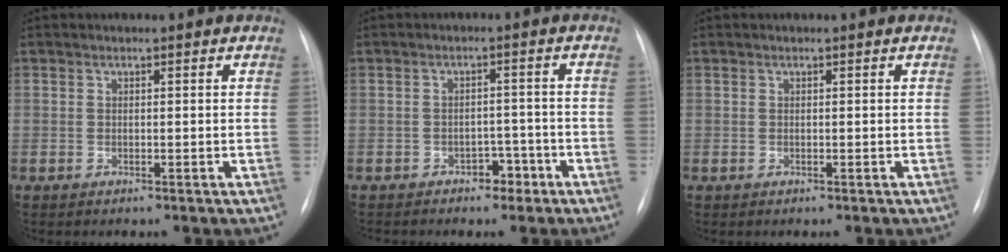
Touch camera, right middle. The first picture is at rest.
{"total": 3.6, "force": [-2.5, 2.1, 1.5], "torque": [-0.015, 0.014, -0.030]}
{"total": 0.0}